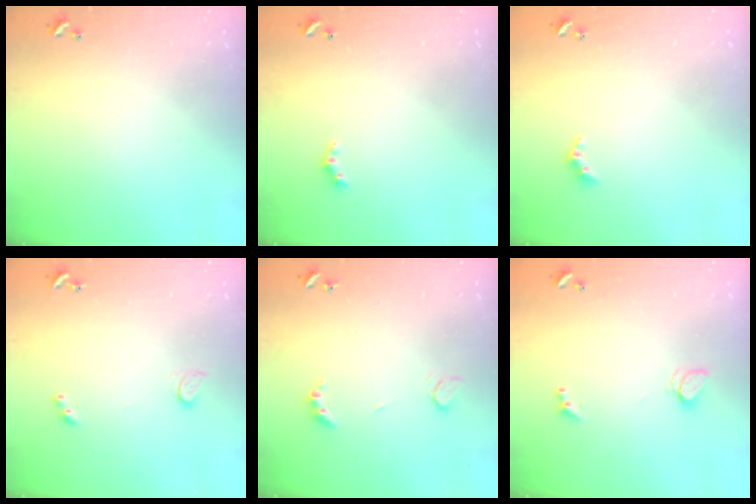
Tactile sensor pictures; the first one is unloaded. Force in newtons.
{"total": 3.1, "press": 3.1, "slide": 0.5}
{"total": 1.7, "press": 1.6, "slide": 0.5}
{"total": 2.8, "press": 2.8, "slide": 0.5}
{"total": 4.5, "press": 4.4, "slide": 1.0}
{"total": 1.8, "press": 1.8, "slide": 0.5}